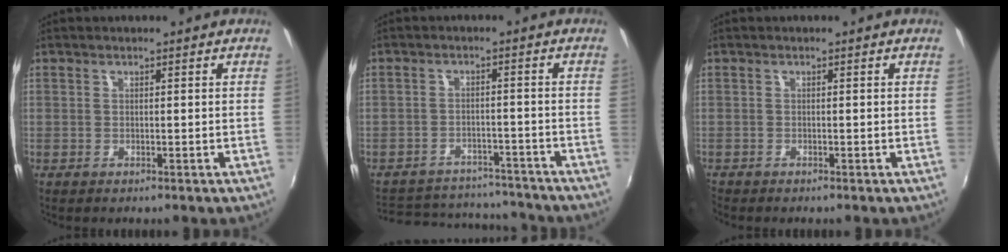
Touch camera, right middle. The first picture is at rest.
{"total": 14.8, "force": [-12.9, 5.9, 4.1], "torque": [-0.105, 0.032, -0.165]}
{"total": 0.6, "force": [-0.6, 0.3, 0.0], "torque": [-0.001, -0.002, -0.014]}